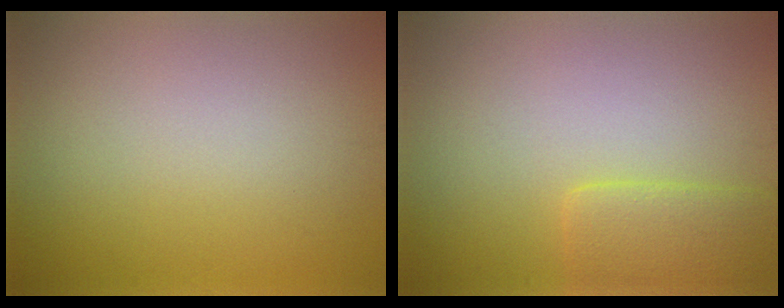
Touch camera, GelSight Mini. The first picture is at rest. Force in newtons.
{"total": 3.0, "press": 3.0, "slide": 0.2}